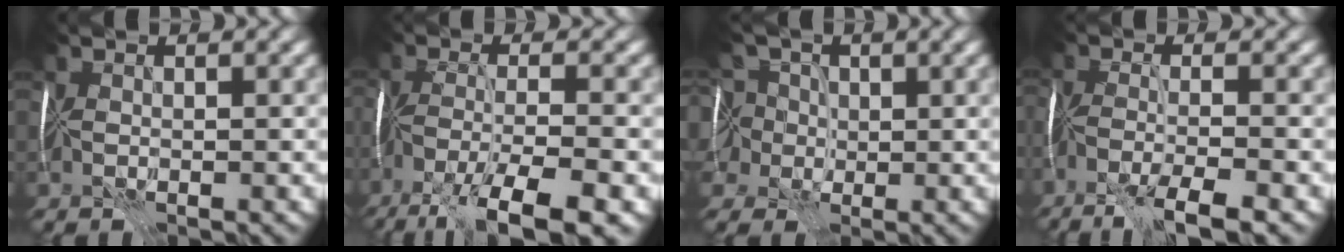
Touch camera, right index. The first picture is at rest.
{"total": 9.0, "force": [-6.0, 1.3, 6.6], "torque": [-0.116, -0.007, -0.109]}
{"total": 7.9, "force": [1.5, 6.2, 4.6], "torque": [-0.080, 0.028, -0.022]}
{"total": 5.8, "force": [-4.2, 0.4, 4.0], "torque": [-0.062, -0.007, -0.086]}